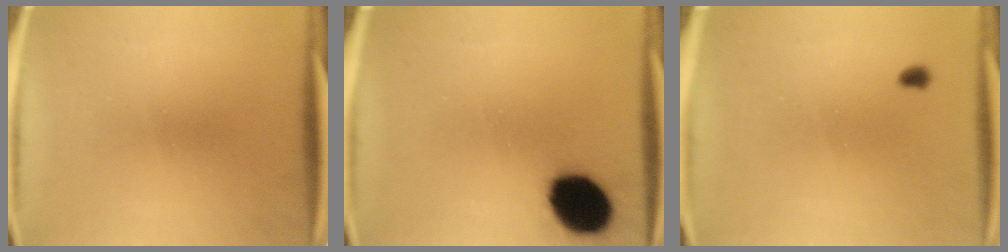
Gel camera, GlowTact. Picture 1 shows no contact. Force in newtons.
{"total": 14.5}
{"total": 1.0}